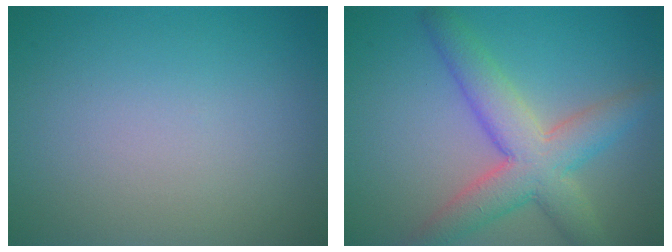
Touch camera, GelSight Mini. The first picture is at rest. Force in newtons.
{"total": 6.5, "press": 6.4, "slide": 0.3}